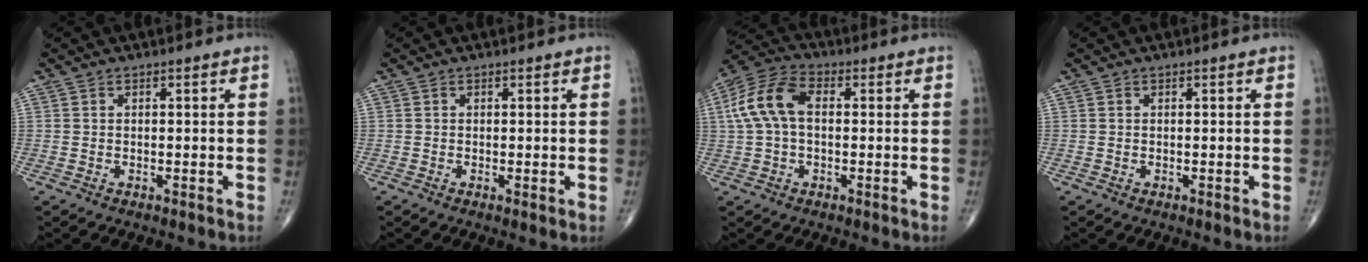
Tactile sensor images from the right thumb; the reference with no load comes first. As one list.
[{"total": 0.7, "force": [0.0, 0.1, 0.7], "torque": [-0.016, -0.004, -0.003]}, {"total": 10.7, "force": [1.1, 6.5, 8.4], "torque": [-0.180, 0.032, 0.013]}, {"total": 0.0}]